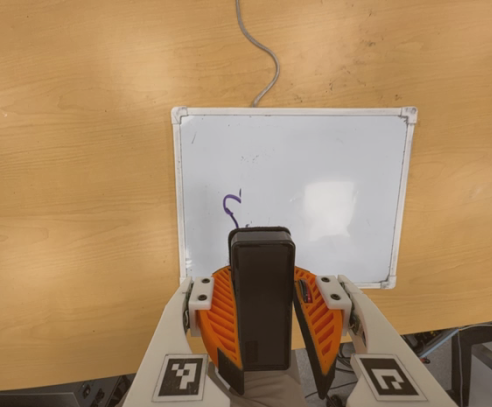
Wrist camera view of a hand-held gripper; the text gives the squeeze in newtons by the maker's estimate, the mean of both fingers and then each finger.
{"total": 9.9, "left": 9.1, "right": 10.8}